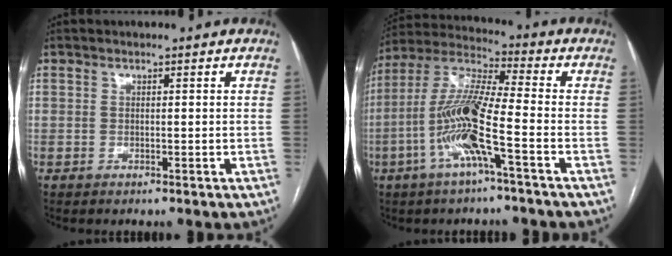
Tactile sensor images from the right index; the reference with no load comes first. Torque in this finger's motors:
{"motor_torque": [1.77, -0.36, 0.59, 0.21]}